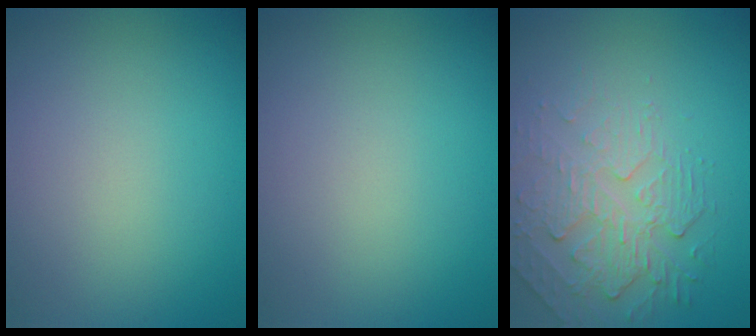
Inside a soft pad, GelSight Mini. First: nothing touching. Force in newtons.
{"total": 0.0}
{"total": 2.7, "press": 2.1, "slide": 1.7}